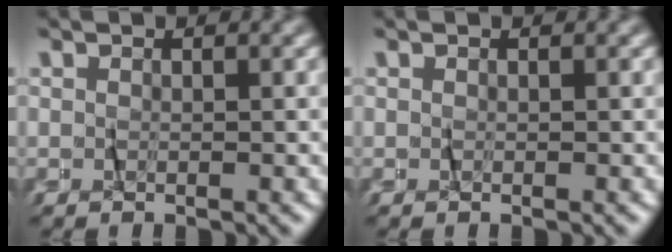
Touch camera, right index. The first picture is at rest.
{"total": 0.0}